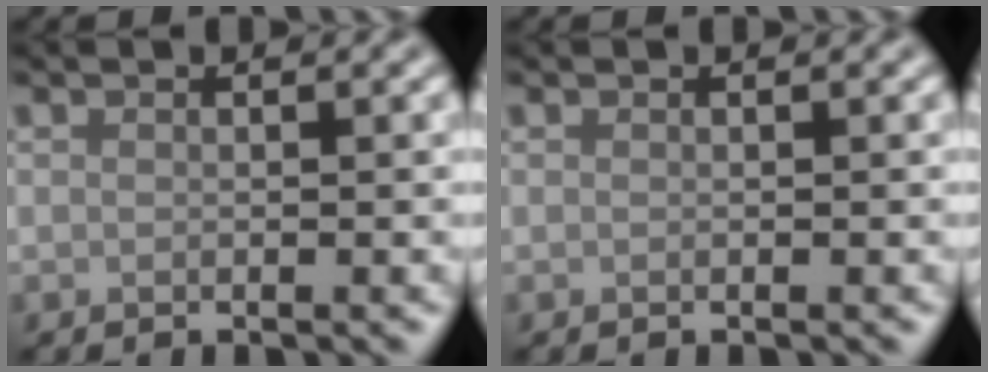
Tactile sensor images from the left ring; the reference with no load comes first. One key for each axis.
{"total": 0.0}